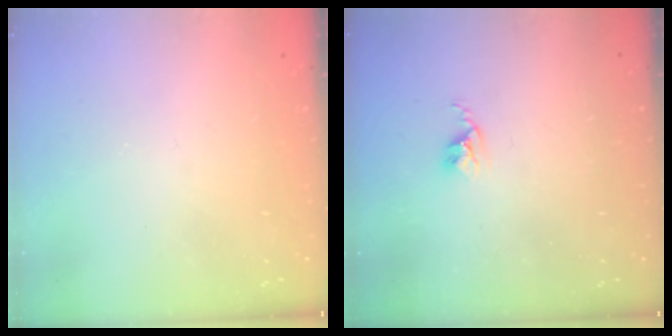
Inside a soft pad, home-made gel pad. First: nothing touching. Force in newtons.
{"total": 2.6, "press": 2.6, "slide": 0.4}